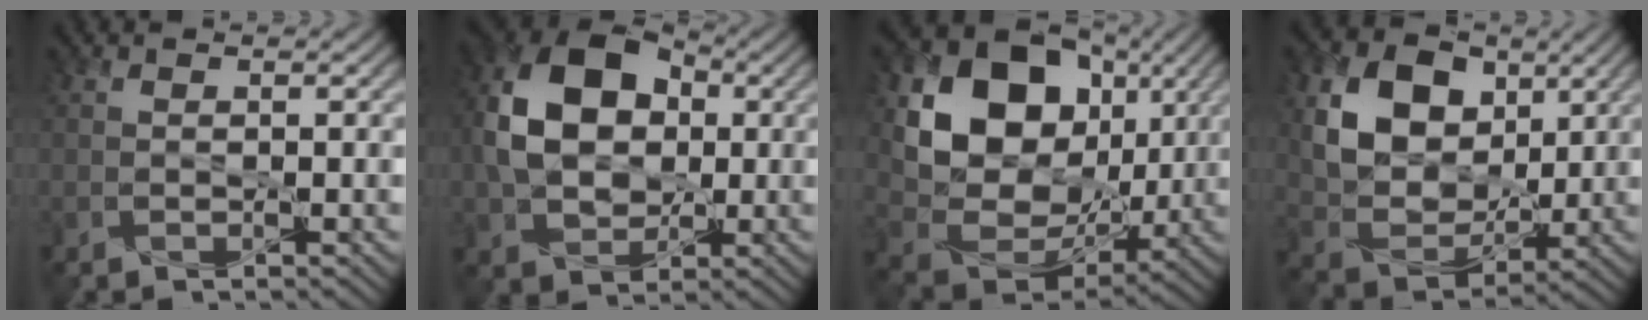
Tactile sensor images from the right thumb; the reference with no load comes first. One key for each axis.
{"total": 13.1, "fx": 1.3, "fy": 9.5, "fz": 9.0, "tx": -0.206, "ty": 0.014, "tz": 0.018}
{"total": 16.3, "fx": 4.5, "fy": 12.6, "fz": 9.2, "tx": -0.192, "ty": 0.004, "tz": 0.088}
{"total": 11.8, "fx": 3.6, "fy": 8.7, "fz": 7.1, "tx": -0.164, "ty": -0.003, "tz": 0.066}